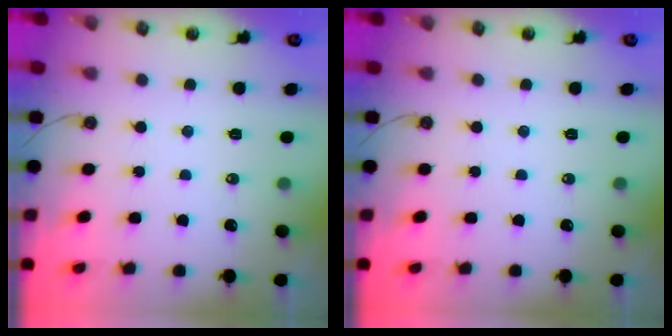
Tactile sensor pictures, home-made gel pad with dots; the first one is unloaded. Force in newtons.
{"total": 0.0}